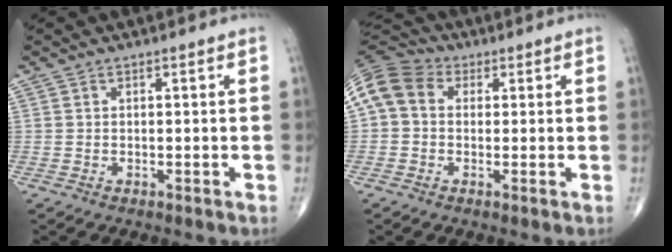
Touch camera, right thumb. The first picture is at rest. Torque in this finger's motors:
{"motor_torque": [-0.20, 0.38, 0.42, 0.13, 0.23]}